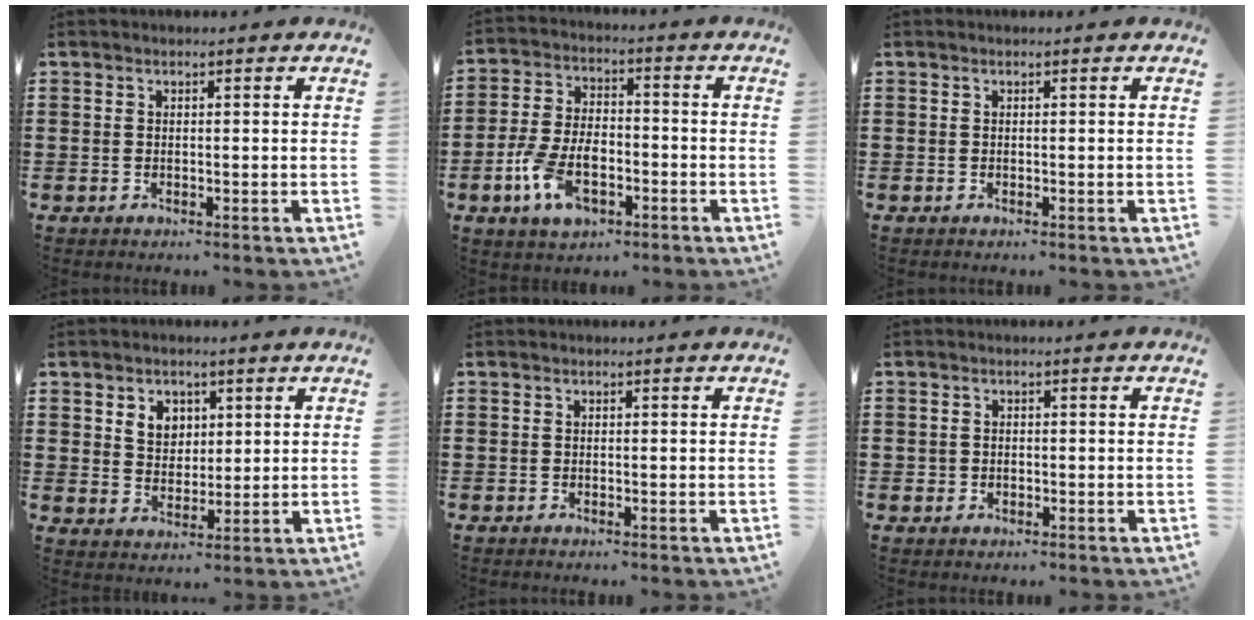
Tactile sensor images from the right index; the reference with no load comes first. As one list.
[{"total": 8.4, "force": [-3.3, 4.6, 6.2], "torque": [-0.144, 0.002, -0.064]}, {"total": 0.0}, {"total": 4.3, "force": [2.1, 3.4, 1.5], "torque": [-0.044, 0.013, 0.039]}, {"total": 0.0}, {"total": 1.1, "force": [-0.3, 1.0, 0.2], "torque": [-0.008, 0.004, -0.007]}]